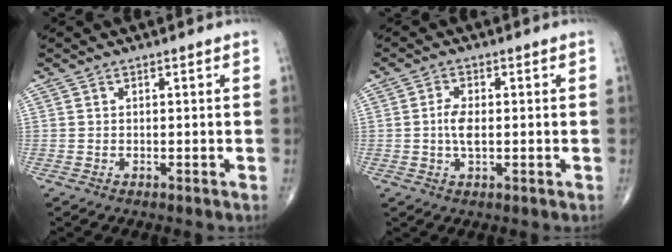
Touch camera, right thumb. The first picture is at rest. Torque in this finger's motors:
{"motor_torque": [2.80, 2.21, 0.13, -0.23, 0.01]}